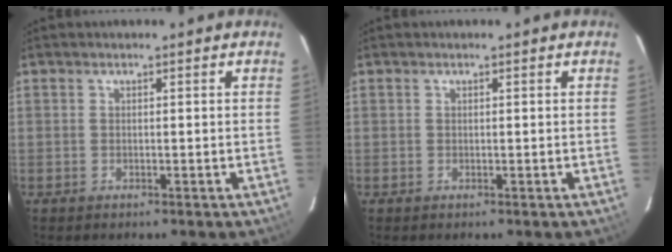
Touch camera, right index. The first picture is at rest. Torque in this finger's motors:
{"motor_torque": [0.10, 0.00, 0.01, 0.00]}